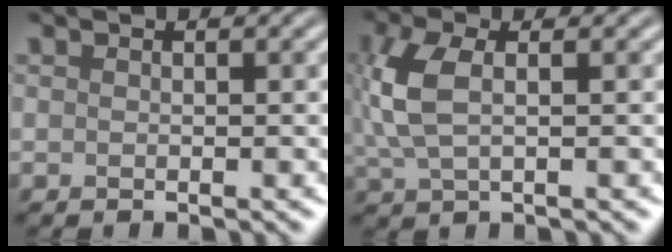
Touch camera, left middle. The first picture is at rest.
{"total": 4.8, "force": [0.9, 2.4, 4.1], "torque": [-0.109, 0.007, 0.017]}